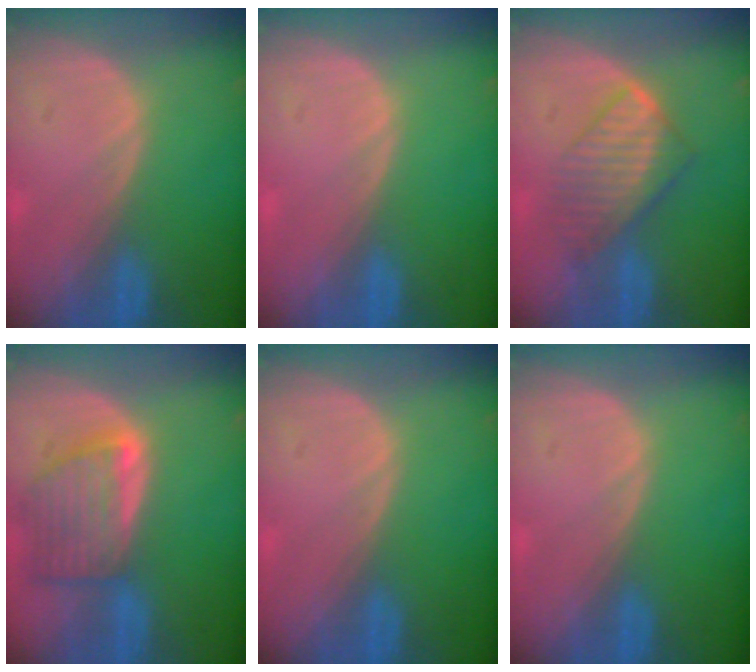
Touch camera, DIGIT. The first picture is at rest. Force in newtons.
{"total": 0.0}
{"total": 6.7, "press": 6.4, "slide": 1.9}
{"total": 8.0, "press": 7.2, "slide": 3.4}
{"total": 0.0}
{"total": 0.0}